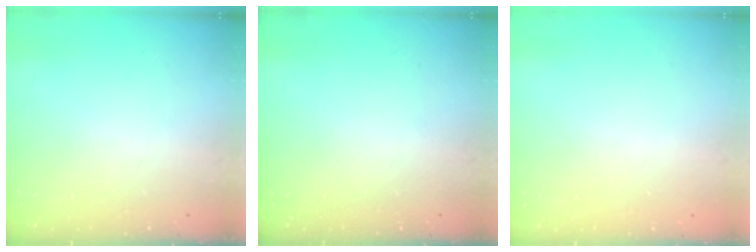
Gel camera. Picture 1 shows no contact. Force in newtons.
{"total": 0.0}
{"total": 0.0}